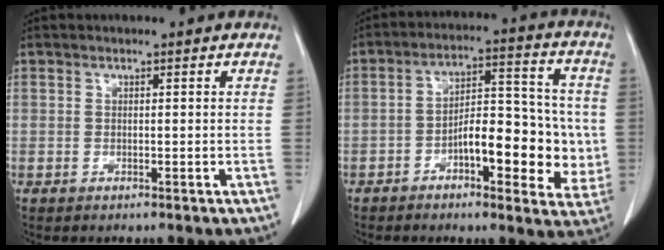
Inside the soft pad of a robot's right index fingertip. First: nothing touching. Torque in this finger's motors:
{"motor_torque": [0.49, -0.14, 0.23, 0.06]}